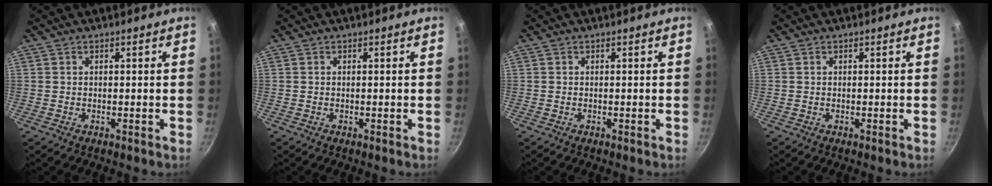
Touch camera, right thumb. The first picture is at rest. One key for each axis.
{"total": 0.0}
{"total": 0.0}
{"total": 0.0}